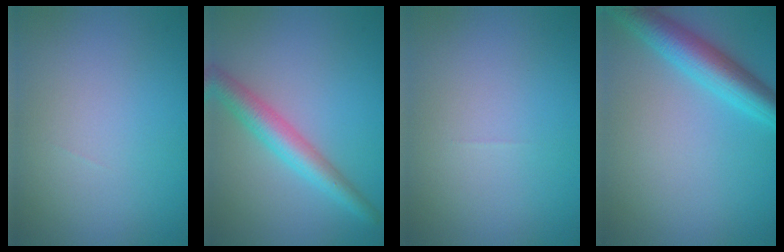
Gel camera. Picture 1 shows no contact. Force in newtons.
{"total": 3.9, "press": 3.9, "slide": 0.1}
{"total": 0.0}
{"total": 5.3, "press": 5.3, "slide": 0.1}